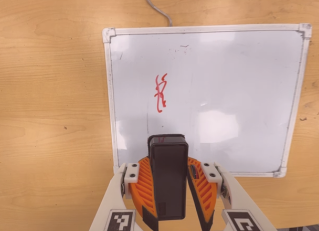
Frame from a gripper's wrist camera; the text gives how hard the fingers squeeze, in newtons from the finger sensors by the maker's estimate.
{"total": 9.4, "left": 9.6, "right": 9.3}